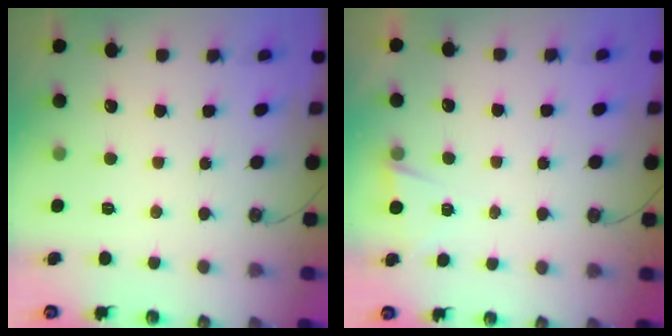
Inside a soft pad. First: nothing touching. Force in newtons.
{"total": 1.5, "press": 1.3, "slide": 0.8}